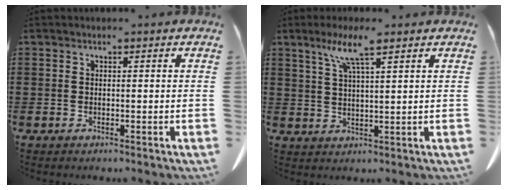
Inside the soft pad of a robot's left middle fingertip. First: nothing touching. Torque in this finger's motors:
{"motor_torque": [0.37, 0.13, 0.17, 0.07]}